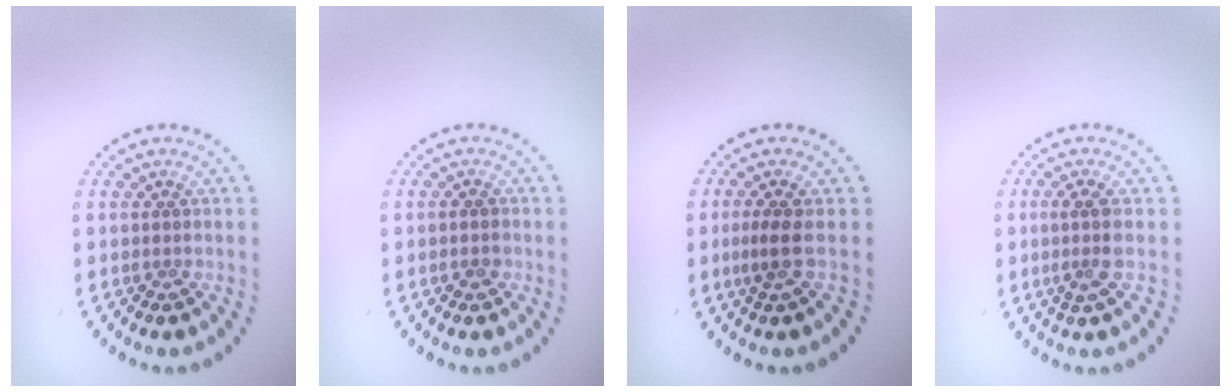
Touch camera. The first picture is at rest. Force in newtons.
{"total": 1.1, "press": 1.0, "slide": 0.4}
{"total": 1.8, "press": 1.3, "slide": 1.2}
{"total": 2.1, "press": 1.7, "slide": 1.3}